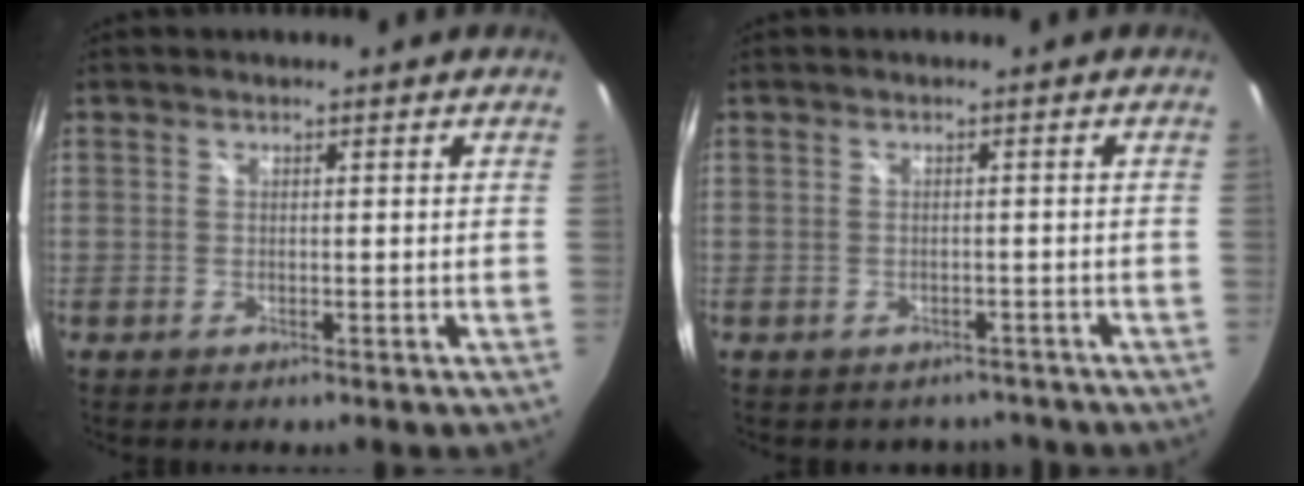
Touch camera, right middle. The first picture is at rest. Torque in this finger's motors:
{"motor_torque": [-0.20, -0.36, 0.03, 0.01]}